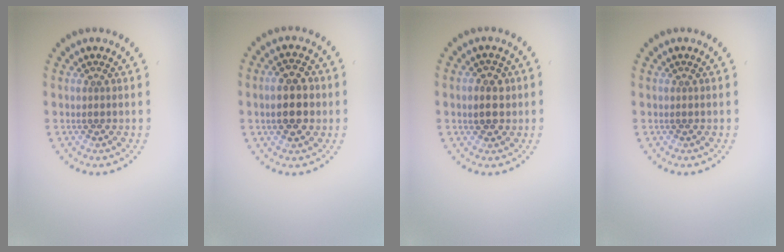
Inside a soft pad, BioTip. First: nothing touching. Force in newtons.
{"total": 4.7, "press": 4.7, "slide": 0.4}
{"total": 2.7, "press": 2.6, "slide": 0.6}
{"total": 0.0}